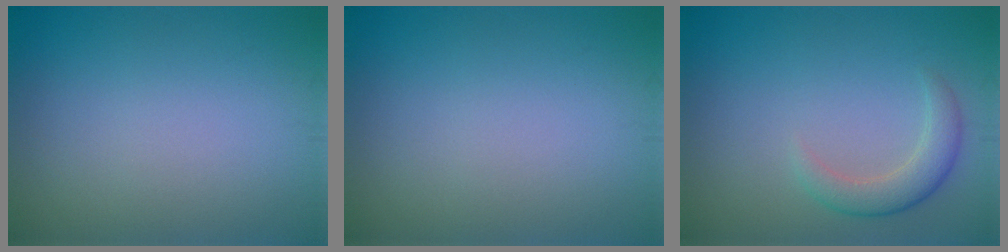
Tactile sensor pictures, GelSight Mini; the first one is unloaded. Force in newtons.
{"total": 0.0}
{"total": 2.7, "press": 2.7, "slide": 0.4}